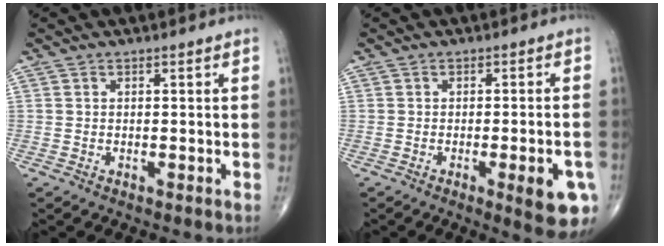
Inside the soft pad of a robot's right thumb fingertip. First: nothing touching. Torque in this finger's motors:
{"motor_torque": [1.20, 1.27, 0.75, -0.29, 0.19]}